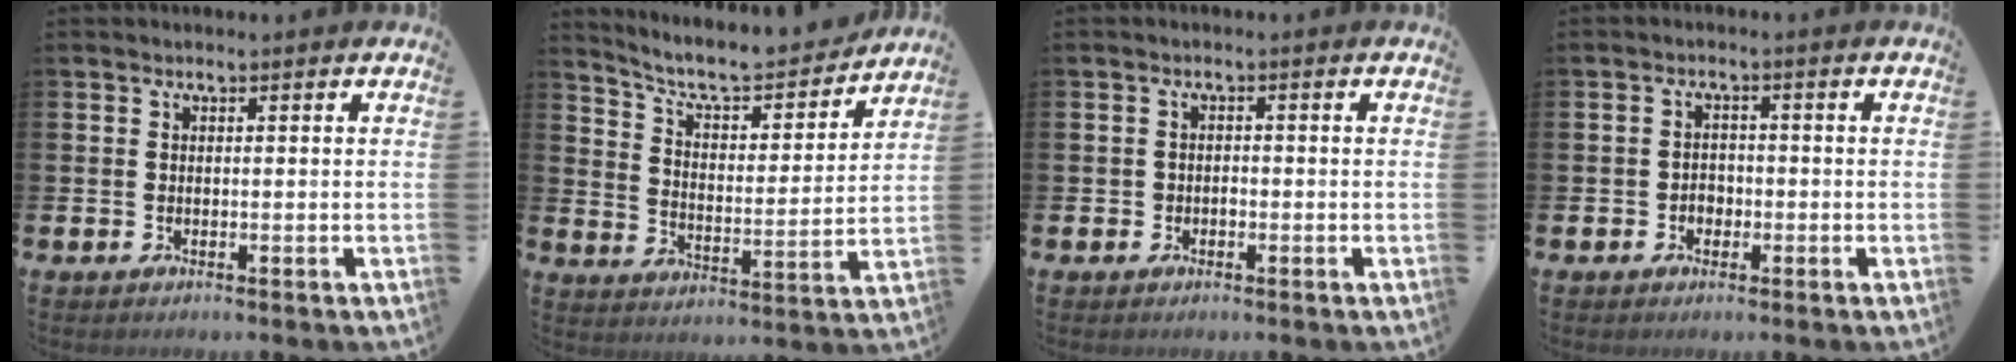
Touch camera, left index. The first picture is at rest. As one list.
[{"total": 7.8, "force": [7.1, 1.7, 2.7], "torque": [-0.081, -0.054, 0.118]}, {"total": 1.2, "force": [-0.4, 1.1, 0.4], "torque": [0.001, -0.002, -0.012]}, {"total": 1.9, "force": [-0.7, 1.6, 0.7], "torque": [-0.012, 0.002, -0.016]}]